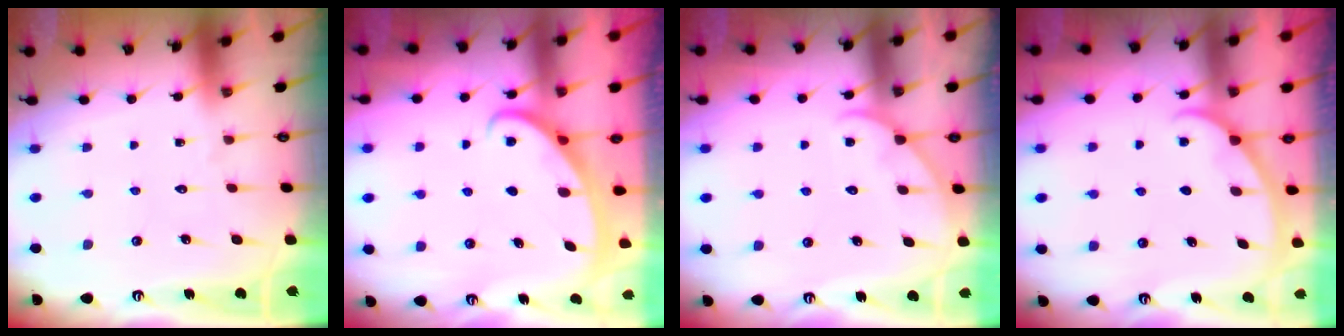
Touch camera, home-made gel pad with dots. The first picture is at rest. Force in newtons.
{"total": 2.8, "press": 2.8, "slide": 0.3}
{"total": 3.9, "press": 3.9, "slide": 0.4}
{"total": 2.3, "press": 2.3, "slide": 0.2}